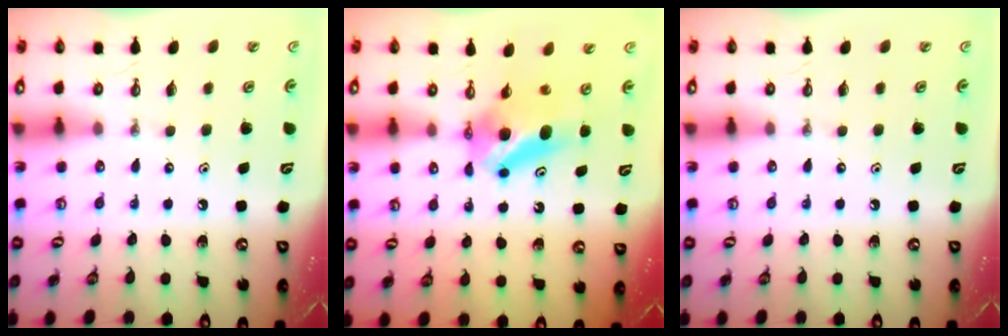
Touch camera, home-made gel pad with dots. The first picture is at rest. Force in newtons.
{"total": 8.5, "press": 5.7, "slide": 6.3}
{"total": 0.0}